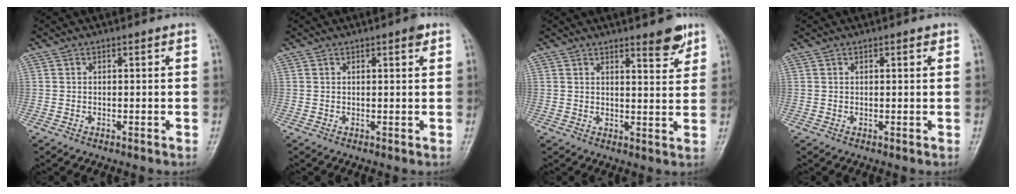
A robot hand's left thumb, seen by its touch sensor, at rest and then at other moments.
{"total": 1.8, "force": [1.1, 0.4, 1.4], "torque": [-0.020, -0.004, 0.013]}
{"total": 5.2, "force": [3.7, 1.2, 3.4], "torque": [-0.033, -0.028, 0.050]}
{"total": 1.0, "force": [0.6, 0.3, 0.7], "torque": [-0.011, -0.002, 0.008]}